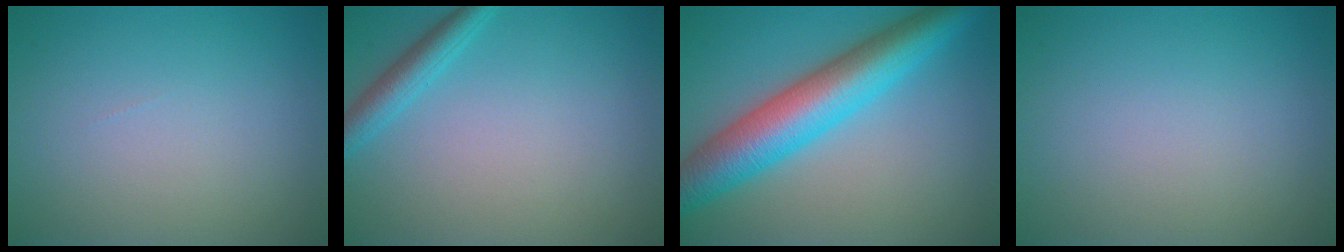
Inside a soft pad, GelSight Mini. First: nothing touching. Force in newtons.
{"total": 2.4, "press": 2.4, "slide": 0.1}
{"total": 8.9, "press": 8.9, "slide": 0.2}
{"total": 0.0}